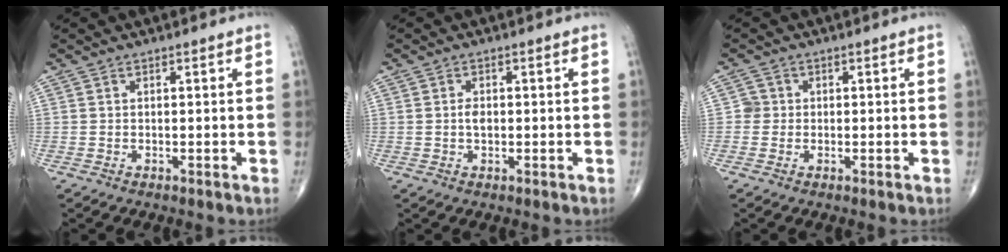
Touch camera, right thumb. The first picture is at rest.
{"total": 1.8, "force": [-0.1, 1.1, 1.4], "torque": [-0.022, 0.001, -0.004]}
{"total": 1.8, "force": [-0.1, 1.8, 0.2], "torque": [0.009, 0.006, -0.006]}